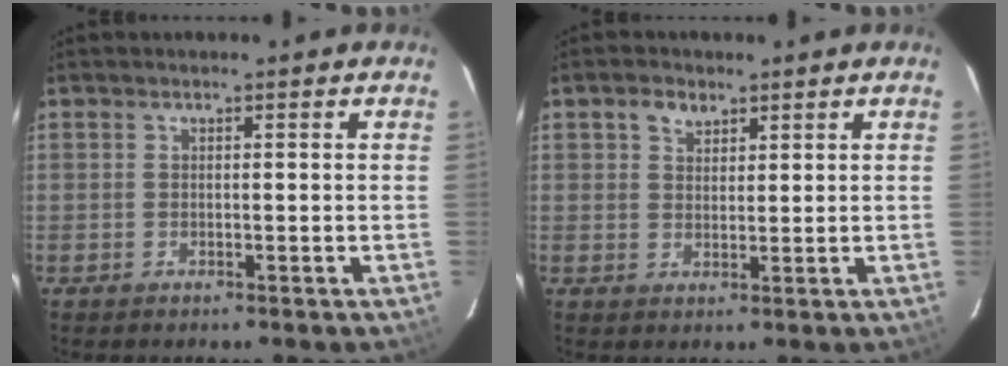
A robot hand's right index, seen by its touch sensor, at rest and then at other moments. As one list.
[{"total": 3.1, "force": [1.8, 2.2, 1.2], "torque": [-0.018, 0.010, 0.033]}]